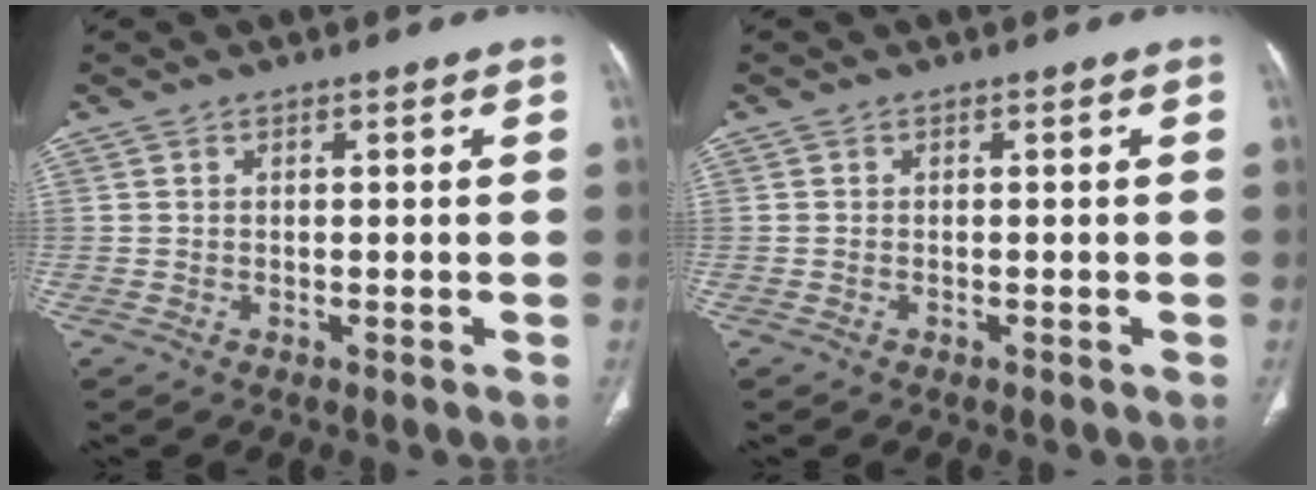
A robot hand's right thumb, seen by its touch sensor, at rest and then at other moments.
{"total": 0.0}